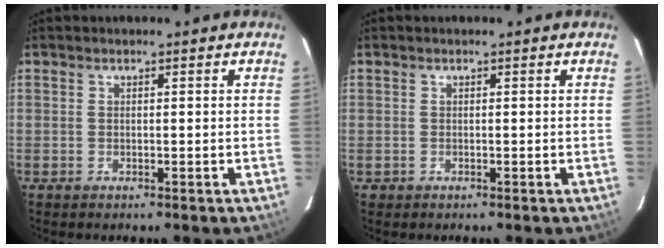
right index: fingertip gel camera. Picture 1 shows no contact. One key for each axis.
{"total": 1.2, "fx": -0.3, "fy": 1.1, "fz": 0.0, "tx": -0.001, "ty": 0.004, "tz": -0.002}